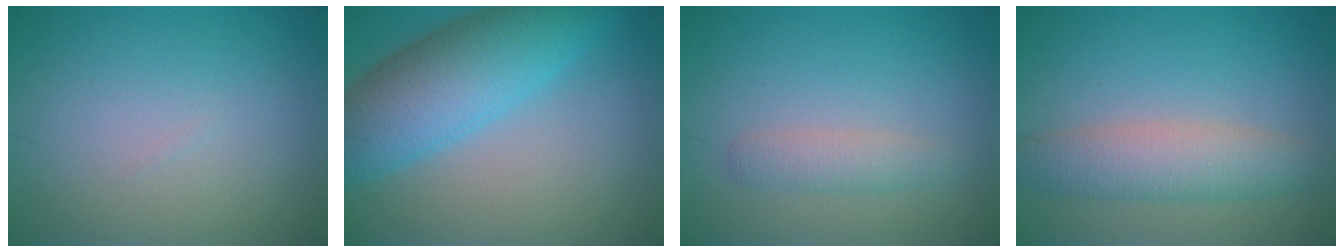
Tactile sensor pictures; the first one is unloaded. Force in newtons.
{"total": 8.6, "press": 8.6, "slide": 0.1}
{"total": 1.9, "press": 1.9, "slide": 0.1}
{"total": 4.4, "press": 4.4, "slide": 0.1}